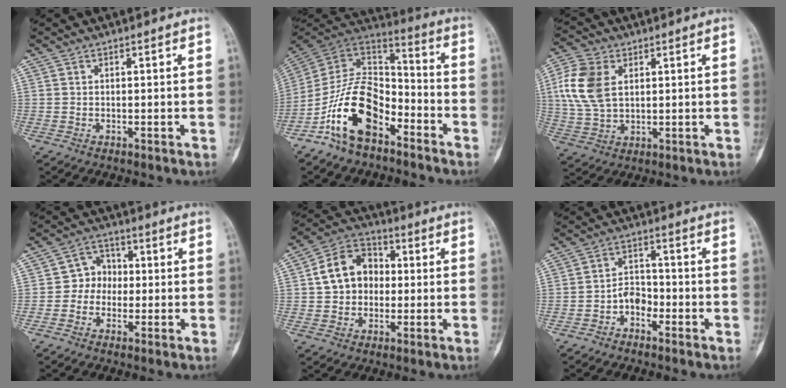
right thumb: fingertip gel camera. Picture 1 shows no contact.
{"total": 16.9, "force": [-8.8, 9.5, 10.9], "torque": [-0.184, 0.085, -0.171]}
{"total": 10.9, "force": [2.7, 7.1, 7.9], "torque": [-0.166, 0.002, 0.054]}
{"total": 5.7, "force": [-0.5, 5.1, 2.5], "torque": [-0.008, 0.017, -0.023]}
{"total": 10.9, "force": [0.8, 8.8, 6.5], "torque": [-0.086, 0.027, 0.003]}
{"total": 4.0, "force": [-2.2, 2.9, 1.8], "torque": [-0.012, 0.029, -0.049]}